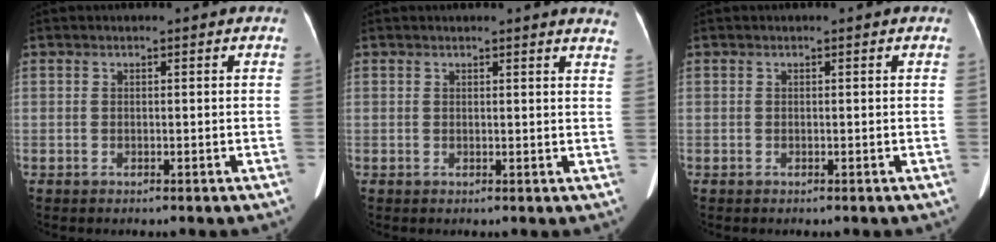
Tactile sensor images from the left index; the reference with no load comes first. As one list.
[{"total": 4.6, "force": [4.4, -0.1, 1.3], "torque": [-0.011, -0.019, 0.018]}, {"total": 0.0}]